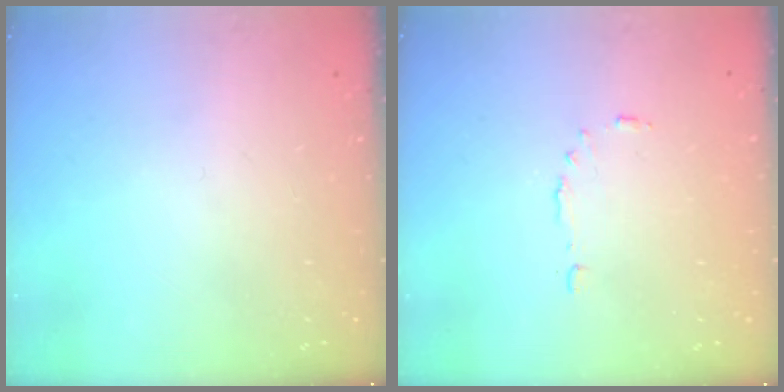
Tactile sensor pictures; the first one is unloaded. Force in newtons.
{"total": 3.6, "press": 3.6, "slide": 0.4}